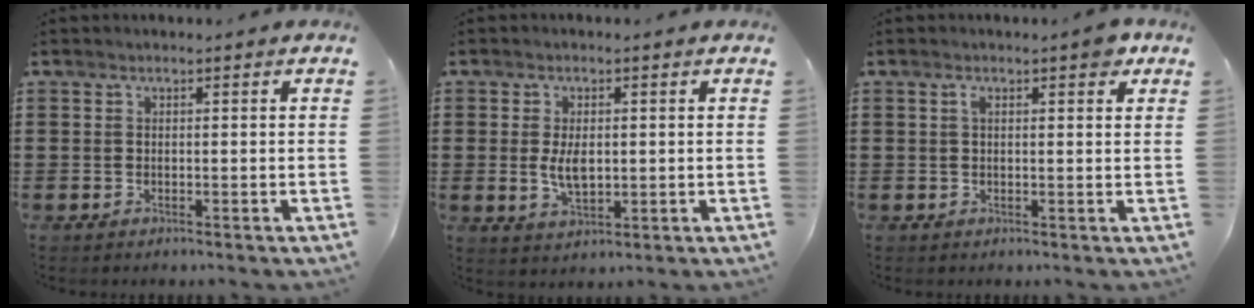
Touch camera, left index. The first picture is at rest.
{"total": 4.5, "force": [0.1, 2.4, 3.9], "torque": [-0.085, 0.003, -0.001]}
{"total": 2.4, "force": [1.3, 0.5, 1.9], "torque": [-0.033, 0.001, 0.020]}